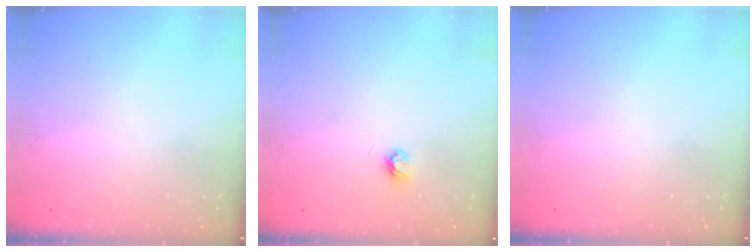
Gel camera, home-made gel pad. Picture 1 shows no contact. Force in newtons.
{"total": 3.5, "press": 3.5, "slide": 0.5}
{"total": 0.0}